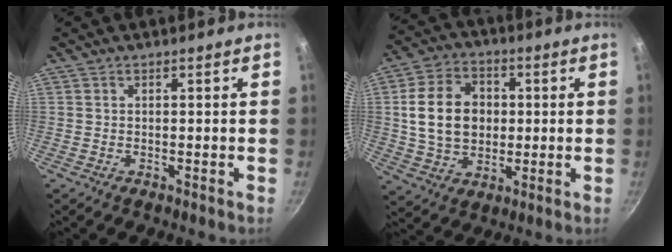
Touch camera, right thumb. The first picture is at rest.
{"total": 13.9, "force": [1.2, 10.6, 8.9], "torque": [-0.140, 0.011, 0.021]}